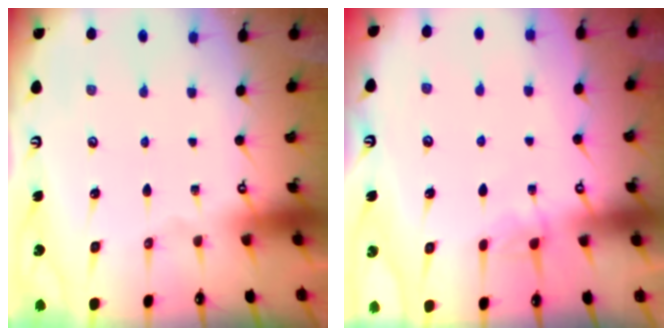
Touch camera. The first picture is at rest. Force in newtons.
{"total": 1.8, "press": 1.8, "slide": 0.4}